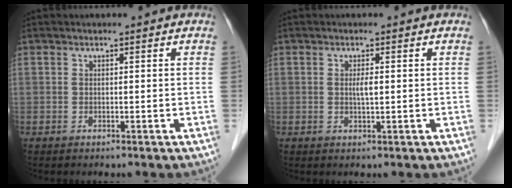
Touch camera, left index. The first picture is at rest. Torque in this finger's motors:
{"motor_torque": [0.28, 0.14, 0.04, 0.01]}